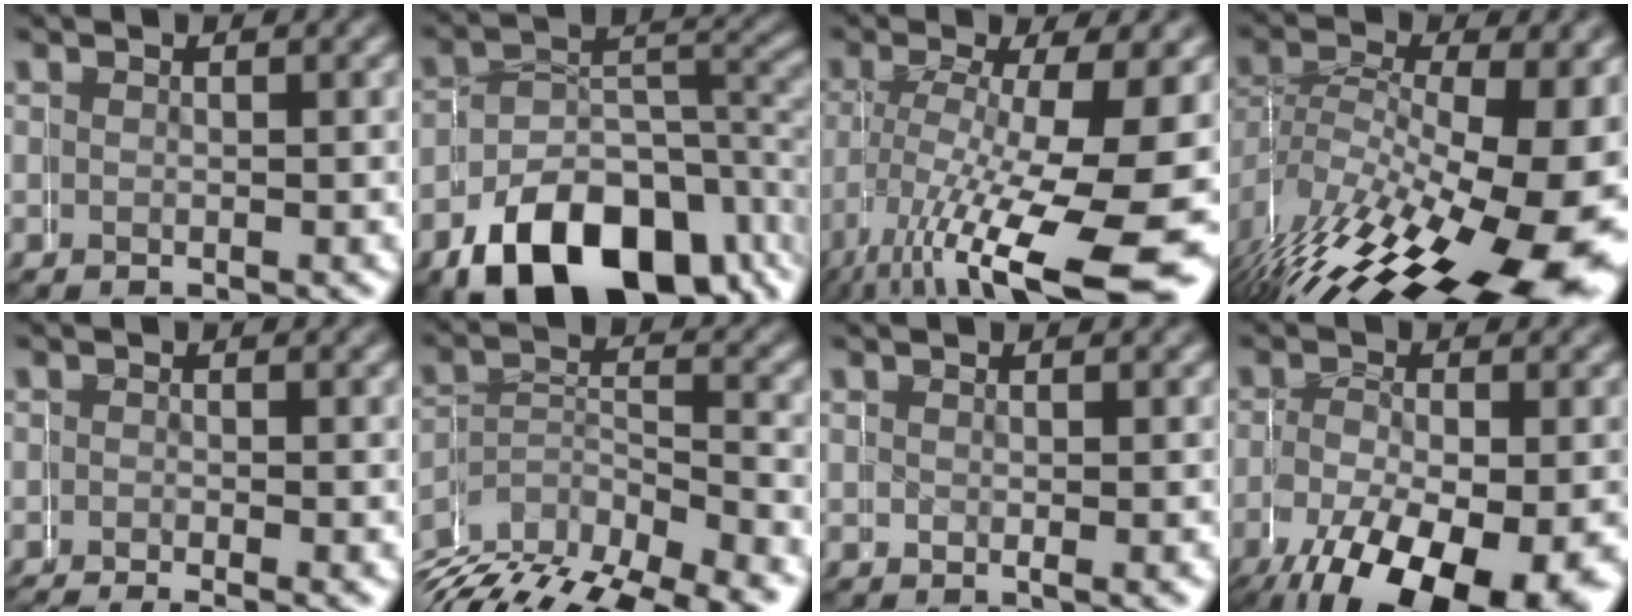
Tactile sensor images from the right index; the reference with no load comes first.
{"total": 8.7, "force": [-5.5, 4.7, 4.9], "torque": [-0.054, -0.014, -0.083]}
{"total": 8.9, "force": [-4.2, 2.3, 7.5], "torque": [-0.123, -0.035, -0.039]}
{"total": 13.1, "force": [-3.9, 6.7, 10.5], "torque": [-0.165, -0.029, -0.032]}
{"total": 2.7, "force": [-2.5, 0.3, 1.0], "torque": [-0.008, -0.007, -0.035]}
{"total": 7.9, "force": [-5.3, 4.5, 3.8], "torque": [-0.056, -0.013, -0.081]}
{"total": 0.8, "force": [0.7, -0.3, 0.0], "torque": [0.003, 0.002, 0.013]}
{"total": 9.1, "force": [-3.8, 5.0, 6.6], "torque": [-0.124, -0.038, -0.035]}